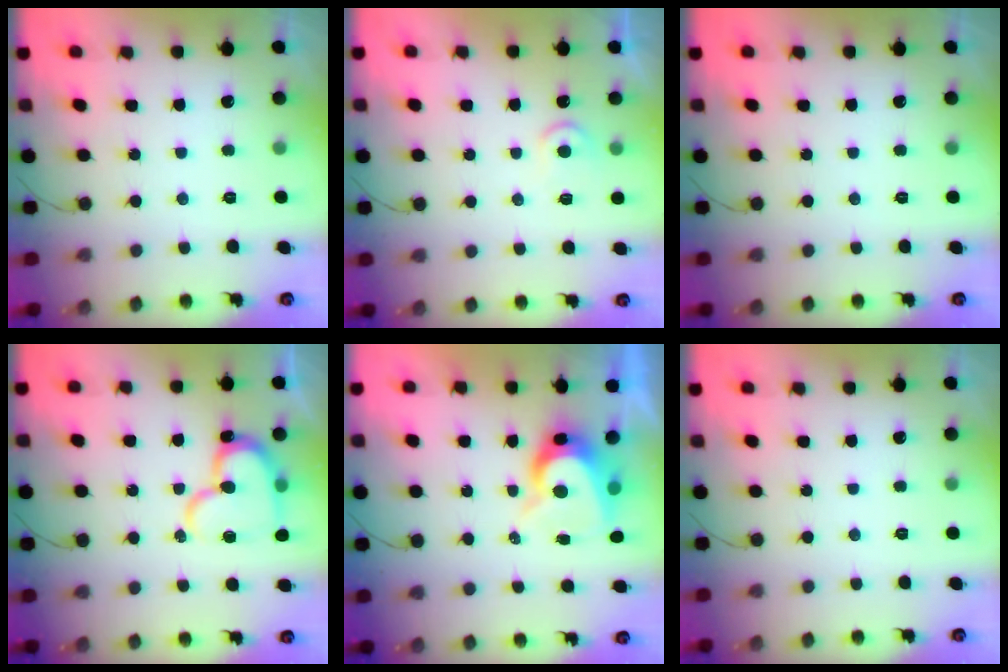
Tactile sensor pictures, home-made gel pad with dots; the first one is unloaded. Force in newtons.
{"total": 5.0, "press": 5.0, "slide": 0.5}
{"total": 0.0}
{"total": 15.6, "press": 15.5, "slide": 1.2}
{"total": 8.4, "press": 8.3, "slide": 0.6}
{"total": 0.0}